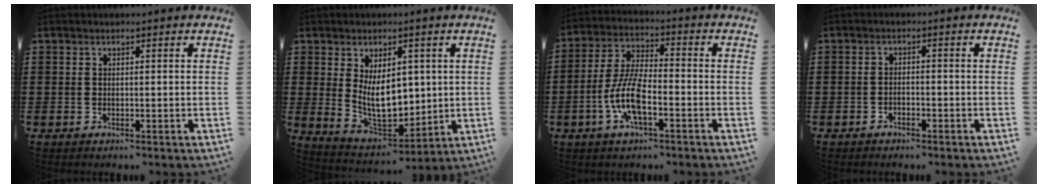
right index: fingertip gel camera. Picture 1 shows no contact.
{"total": 9.6, "force": [1.2, 6.1, 7.4], "torque": [-0.125, 0.001, 0.021]}
{"total": 8.7, "force": [-3.0, 3.1, 7.5], "torque": [-0.179, -0.011, -0.065]}
{"total": 1.3, "force": [-1.2, 0.4, 0.3], "torque": [-0.010, 0.000, -0.025]}